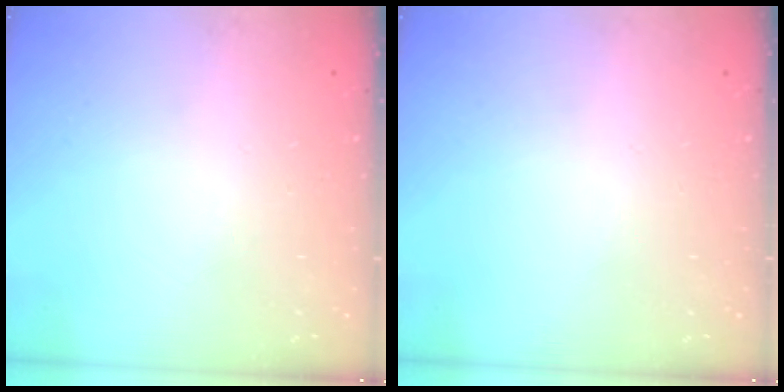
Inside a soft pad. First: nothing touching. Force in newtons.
{"total": 0.0}